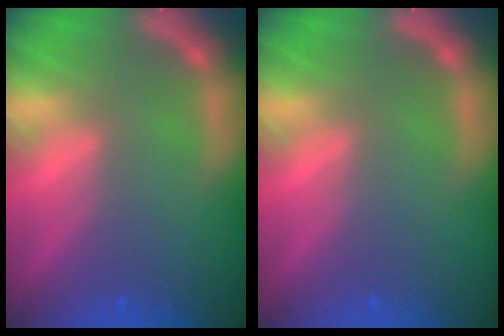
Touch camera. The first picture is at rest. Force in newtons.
{"total": 0.0}